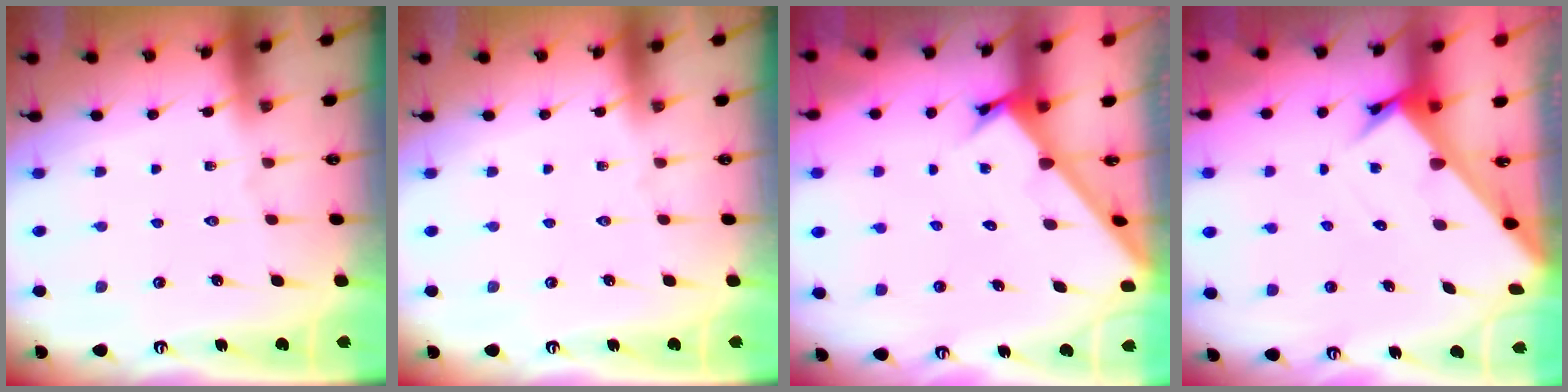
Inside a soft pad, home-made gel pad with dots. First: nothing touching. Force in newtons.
{"total": 0.0}
{"total": 2.6, "press": 2.6, "slide": 0.2}
{"total": 3.4, "press": 3.4, "slide": 0.1}